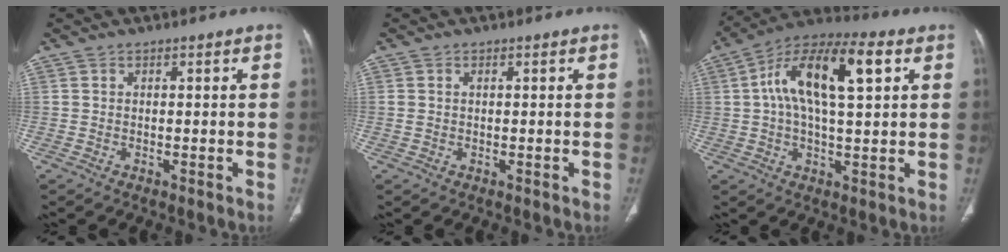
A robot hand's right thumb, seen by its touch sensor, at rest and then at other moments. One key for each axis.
{"total": 1.0, "fx": 0.3, "fy": 0.6, "fz": 0.8, "tx": -0.025, "ty": 0.009, "tz": 0.013}
{"total": 16.5, "fx": 4.4, "fy": 6.7, "fz": 14.5, "tx": -0.248, "ty": 0.025, "tz": 0.066}